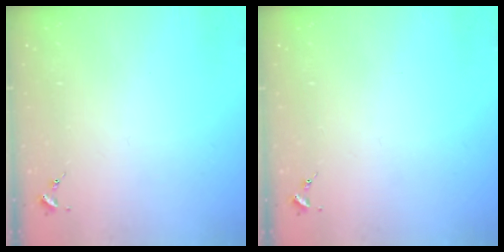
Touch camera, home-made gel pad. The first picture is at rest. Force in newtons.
{"total": 0.0}